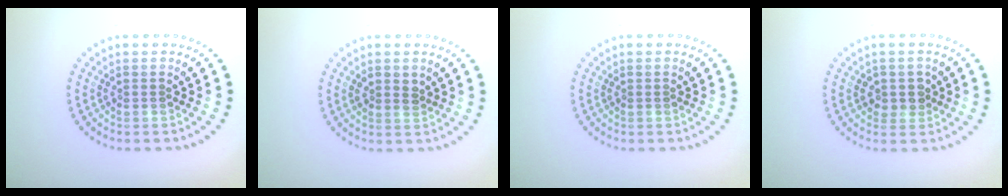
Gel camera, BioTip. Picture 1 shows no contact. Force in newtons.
{"total": 1.1, "press": 1.0, "slide": 0.4}
{"total": 0.0}
{"total": 1.8, "press": 1.5, "slide": 0.9}